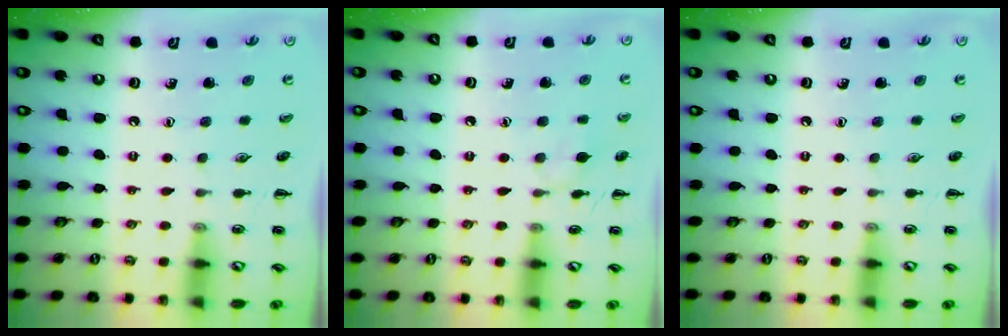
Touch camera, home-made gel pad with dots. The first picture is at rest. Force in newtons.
{"total": 5.7, "press": 5.4, "slide": 1.9}
{"total": 0.0}